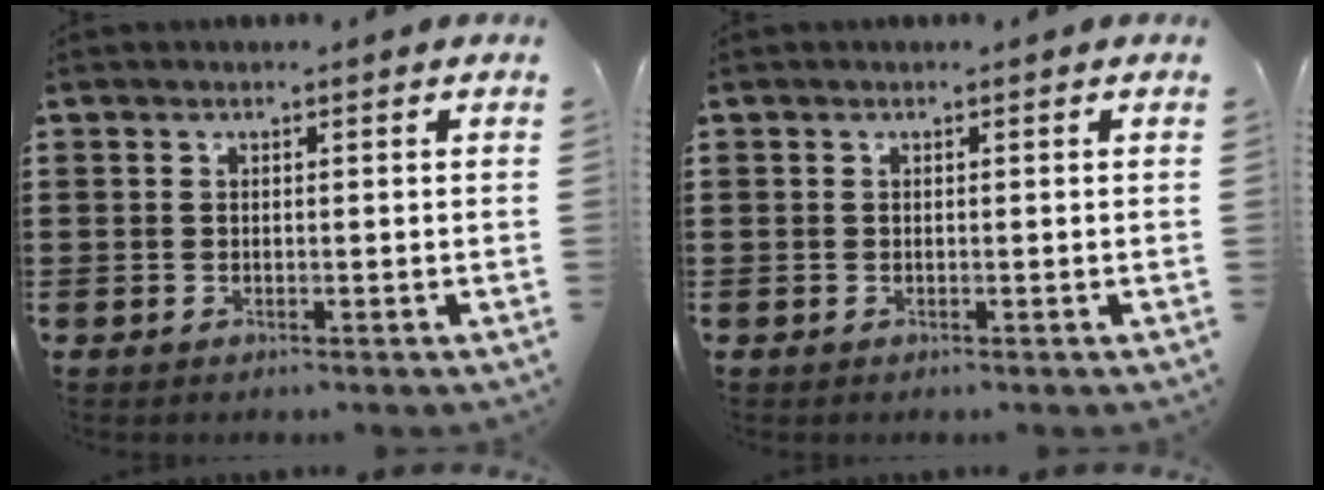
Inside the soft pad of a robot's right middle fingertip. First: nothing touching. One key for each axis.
{"total": 0.0}